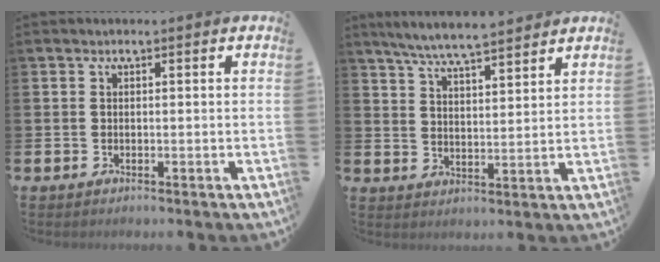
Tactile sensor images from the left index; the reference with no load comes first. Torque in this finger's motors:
{"motor_torque": [0.26, -0.87, 0.84, 0.21]}